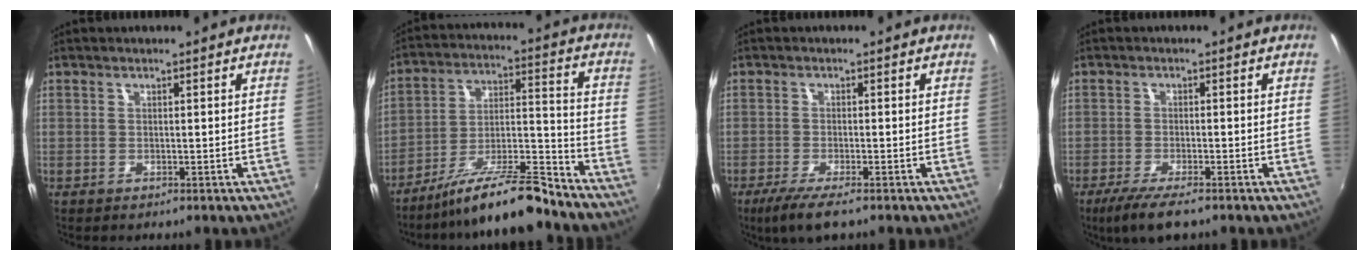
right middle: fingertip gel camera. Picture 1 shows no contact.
{"total": 15.9, "force": [-13.3, 1.6, 8.5], "torque": [-0.154, -0.005, -0.223]}
{"total": 6.0, "force": [-4.1, 1.0, 4.2], "torque": [-0.100, -0.025, -0.075]}
{"total": 6.8, "force": [-4.8, 1.5, 4.5], "torque": [-0.108, -0.025, -0.087]}